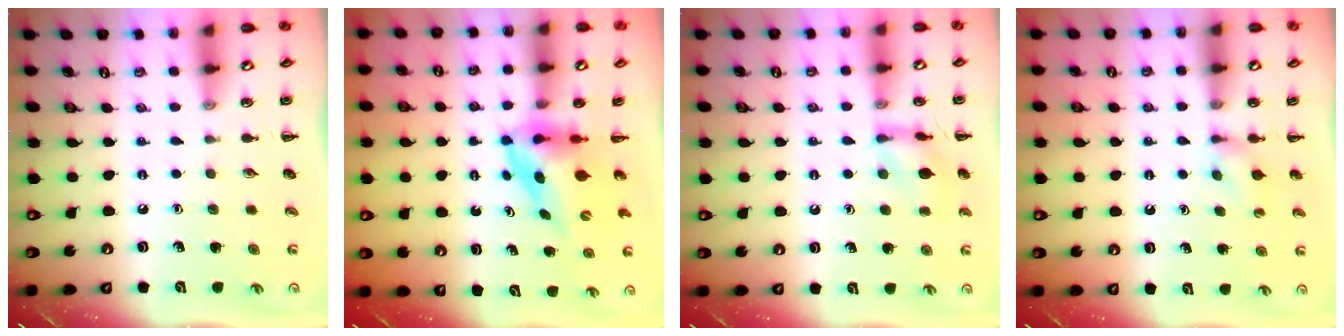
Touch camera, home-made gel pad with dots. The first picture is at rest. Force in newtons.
{"total": 3.9, "press": 3.9, "slide": 0.8}
{"total": 10.2, "press": 10.2, "slide": 0.7}
{"total": 3.8, "press": 3.6, "slide": 1.3}